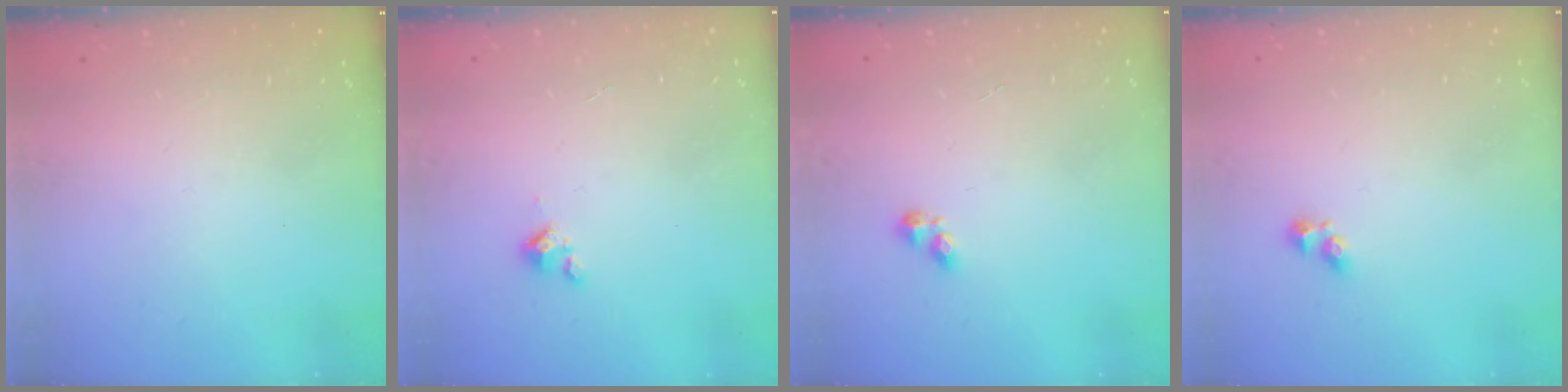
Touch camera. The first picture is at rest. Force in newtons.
{"total": 2.4, "press": 2.4, "slide": 0.3}
{"total": 2.7, "press": 2.6, "slide": 0.5}
{"total": 3.7, "press": 3.5, "slide": 1.3}